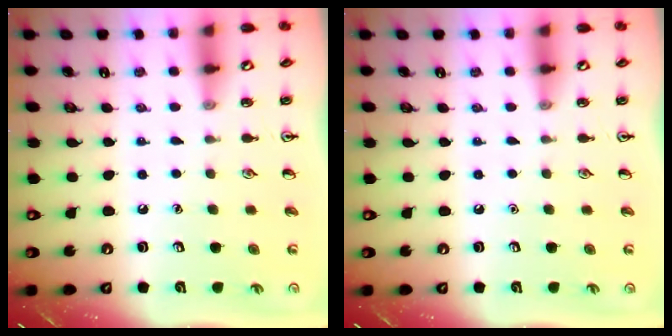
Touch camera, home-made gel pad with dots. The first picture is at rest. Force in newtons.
{"total": 0.0}